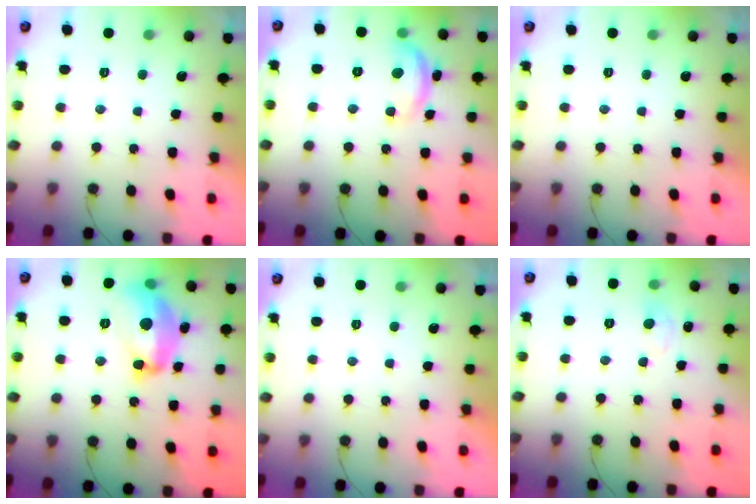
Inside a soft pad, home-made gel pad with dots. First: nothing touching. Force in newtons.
{"total": 10.9, "press": 10.9, "slide": 0.6}
{"total": 0.0}
{"total": 15.5, "press": 15.5, "slide": 0.8}
{"total": 0.0}
{"total": 5.7, "press": 5.6, "slide": 0.8}